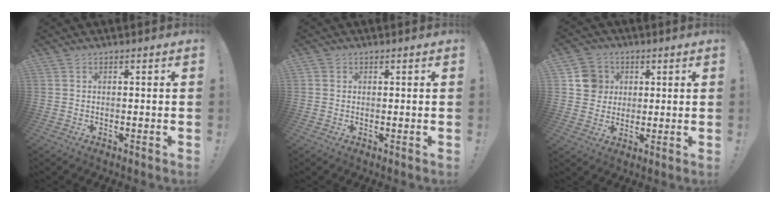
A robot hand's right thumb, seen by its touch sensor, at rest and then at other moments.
{"total": 0.9, "force": [0.4, 0.8, 0.0], "torque": [0.000, 0.001, 0.007]}
{"total": 9.0, "force": [2.7, 8.4, 1.9], "torque": [-0.022, -0.011, 0.059]}